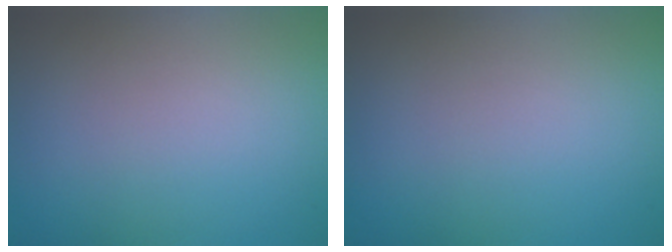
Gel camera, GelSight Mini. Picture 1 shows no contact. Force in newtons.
{"total": 0.0}